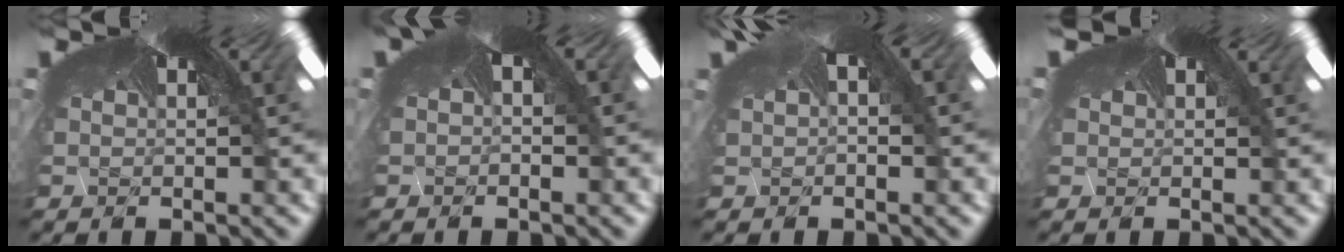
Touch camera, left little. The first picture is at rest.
{"total": 1.3, "force": [-1.0, 0.5, 0.8], "torque": [-0.018, 0.005, -0.017]}
{"total": 1.2, "force": [-0.3, 0.6, 1.1], "torque": [-0.034, 0.006, 0.001]}
{"total": 1.4, "force": [0.6, 1.0, 0.8], "torque": [-0.027, 0.006, 0.008]}